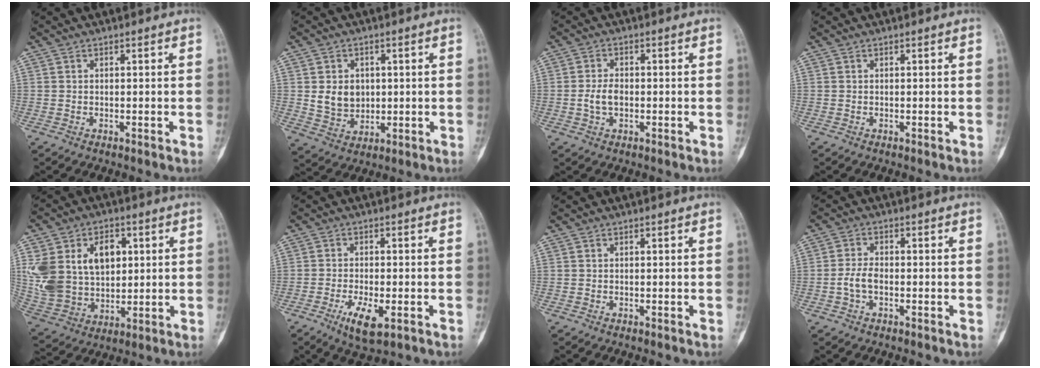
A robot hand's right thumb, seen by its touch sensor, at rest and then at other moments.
{"total": 7.0, "force": [0.9, 5.7, 4.0], "torque": [-0.041, -0.009, 0.028]}
{"total": 3.8, "force": [-0.6, 2.4, 3.0], "torque": [-0.061, 0.009, -0.012]}
{"total": 0.0}
{"total": 19.0, "force": [4.6, 13.6, 12.5], "torque": [-0.233, 0.004, 0.104]}
{"total": 6.4, "force": [-2.7, 2.3, 5.3], "torque": [-0.096, -0.005, -0.041]}
{"total": 0.0}
{"total": 3.5, "force": [-1.0, 1.9, 2.8], "torque": [-0.064, 0.013, -0.021]}